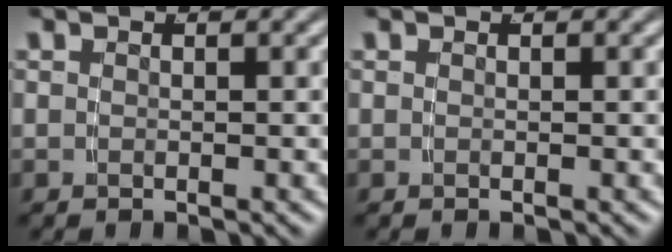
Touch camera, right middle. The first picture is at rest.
{"total": 0.0}